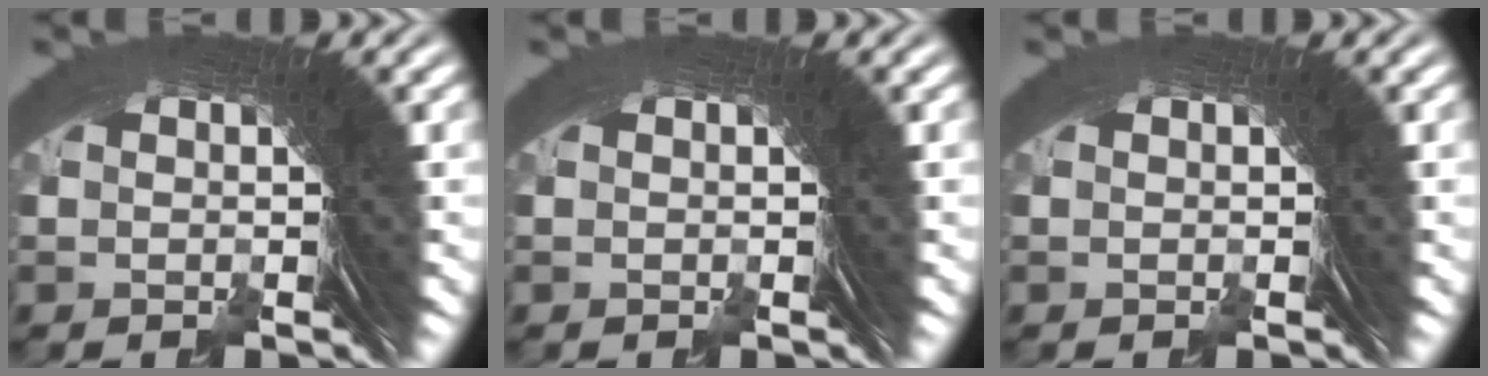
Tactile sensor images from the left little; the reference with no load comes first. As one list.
[{"total": 0.0}, {"total": 0.0}]